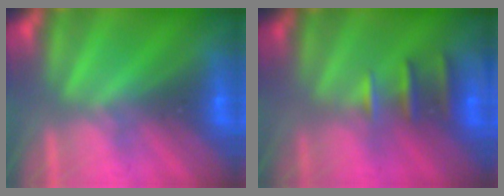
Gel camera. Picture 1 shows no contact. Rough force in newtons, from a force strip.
{"total": 2.4}